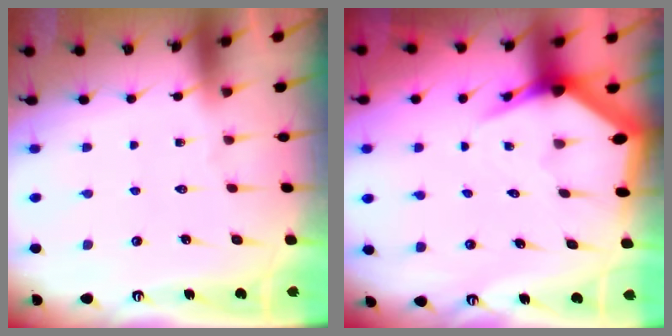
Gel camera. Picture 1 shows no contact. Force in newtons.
{"total": 5.5, "press": 5.4, "slide": 0.5}